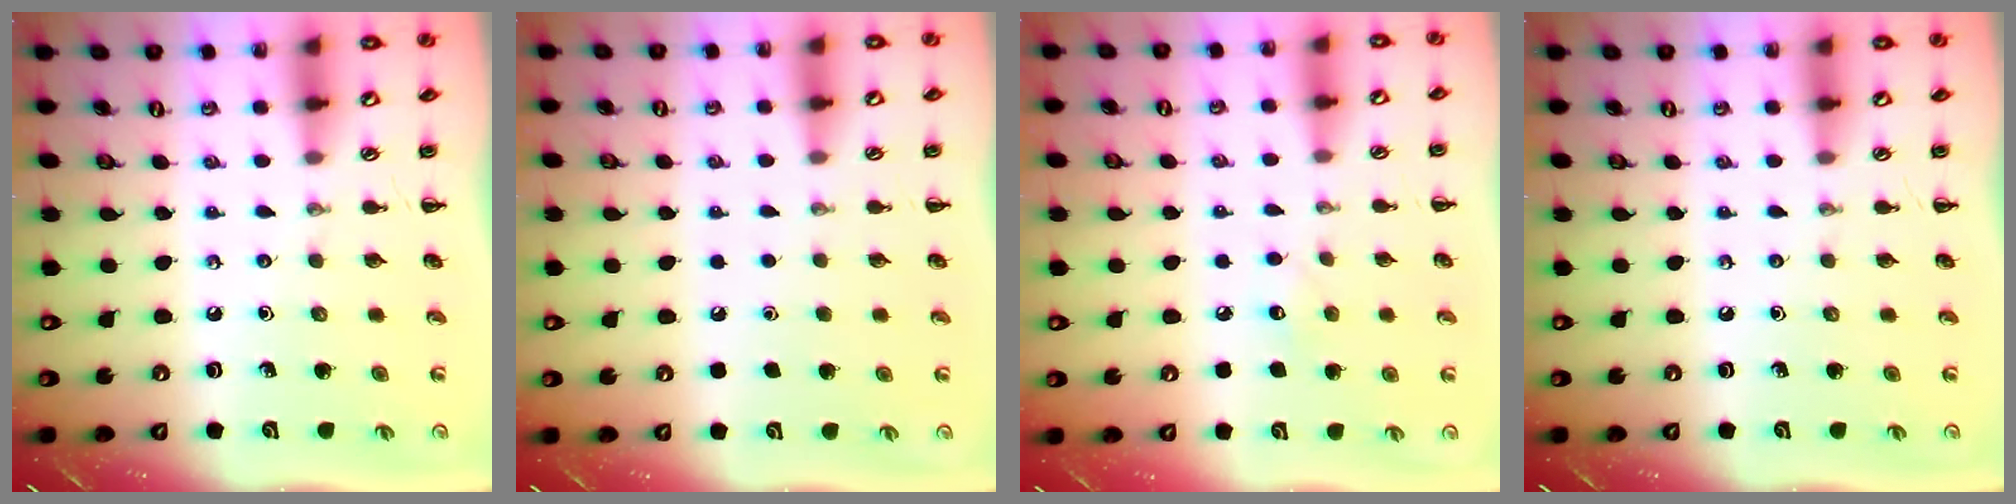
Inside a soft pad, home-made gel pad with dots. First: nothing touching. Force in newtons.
{"total": 1.6, "press": 1.5, "slide": 0.1}
{"total": 5.5, "press": 5.4, "slide": 1.3}
{"total": 0.0}